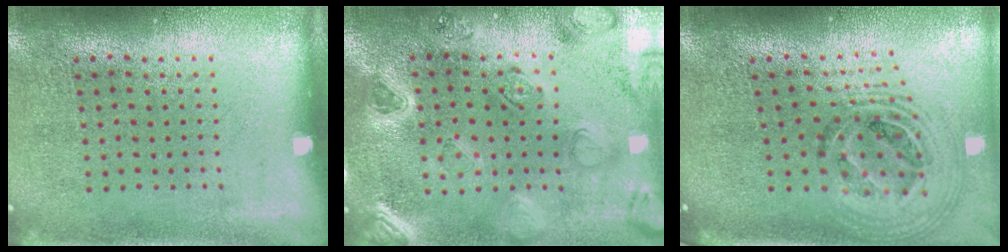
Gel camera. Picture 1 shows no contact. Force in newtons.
{"total": 2.2, "press": 2.2, "slide": 0.2}
{"total": 1.7, "press": 1.4, "slide": 0.9}